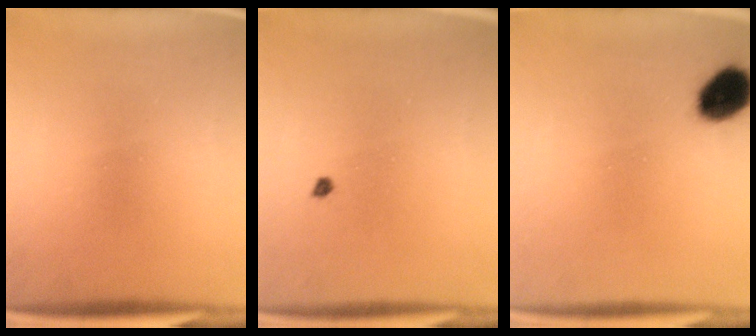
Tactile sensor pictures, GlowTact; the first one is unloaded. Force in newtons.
{"total": 0.6}
{"total": 7.8}